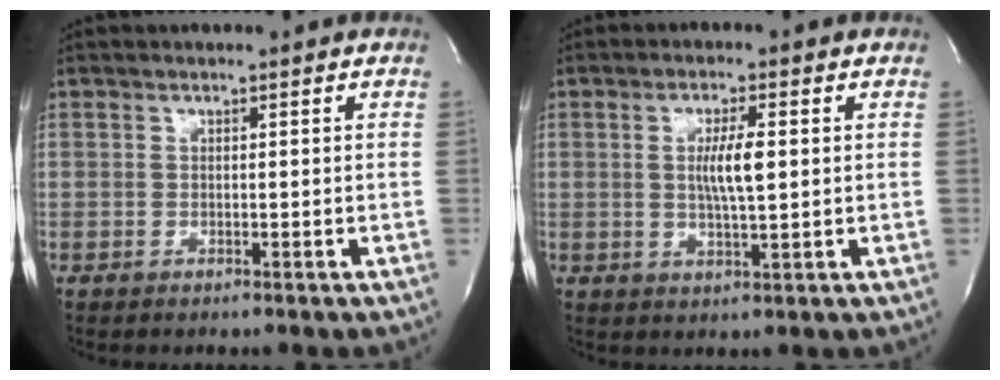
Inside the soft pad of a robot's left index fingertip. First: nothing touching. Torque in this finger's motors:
{"motor_torque": [0.42, 0.03, 0.14, 0.05]}